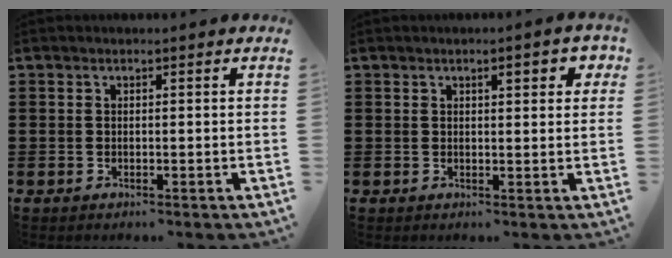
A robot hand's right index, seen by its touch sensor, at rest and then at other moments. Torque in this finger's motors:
{"motor_torque": [0.20, -0.02, 0.11, 0.03]}